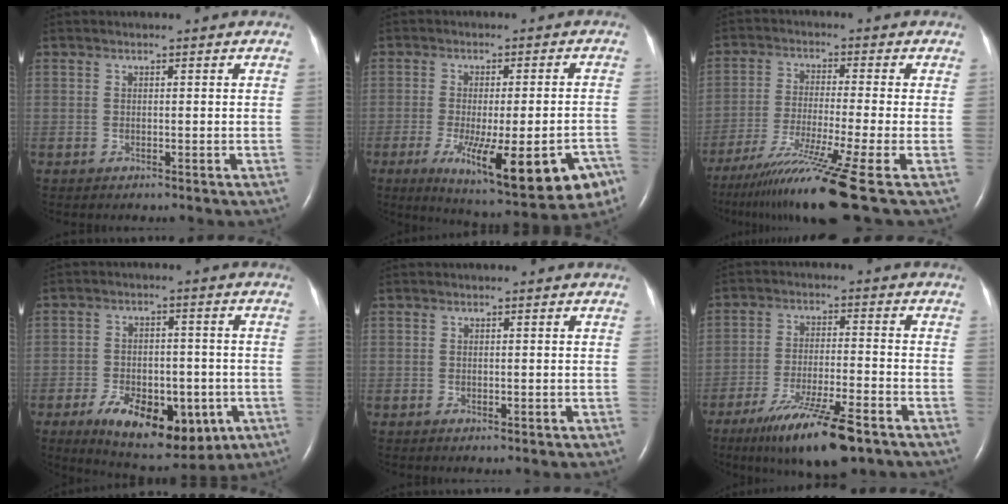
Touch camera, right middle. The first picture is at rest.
{"total": 18.9, "force": [-9.1, 4.6, 15.9], "torque": [-0.180, -0.016, -0.114]}
{"total": 14.2, "force": [-9.9, -2.6, 9.9], "torque": [-0.174, -0.050, -0.168]}
{"total": 15.3, "force": [-7.0, 7.8, 11.1], "torque": [-0.167, -0.003, -0.092]}
{"total": 0.8, "force": [-0.3, 0.4, 0.6], "torque": [-0.011, -0.001, -0.001]}
{"total": 12.9, "force": [-8.5, 1.8, 9.5], "torque": [-0.171, -0.032, -0.142]}